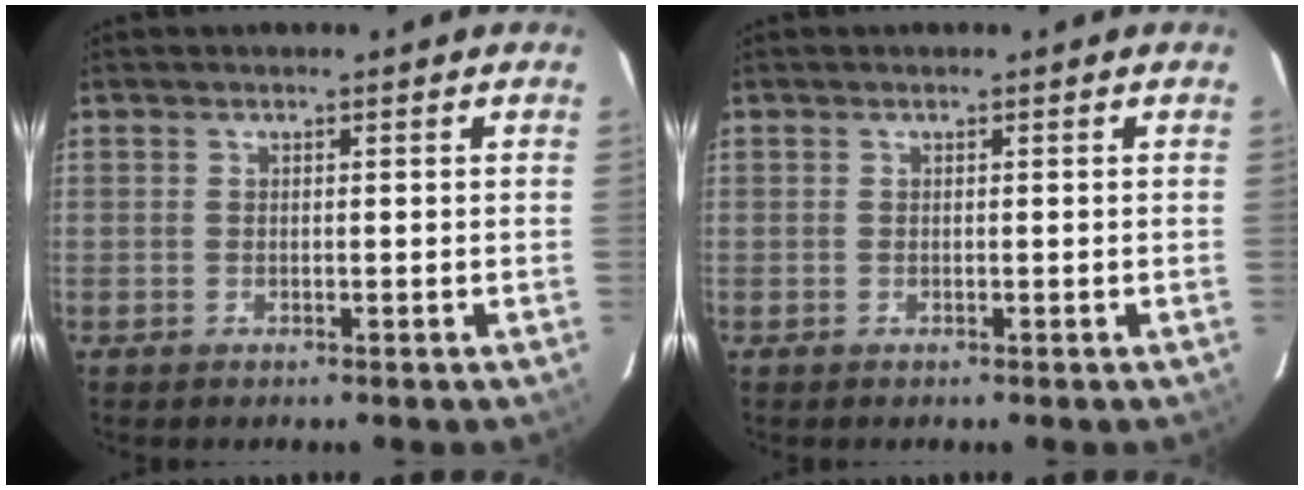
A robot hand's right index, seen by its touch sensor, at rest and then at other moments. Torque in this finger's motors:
{"motor_torque": [0.00, 0.00, 0.00, 0.00]}